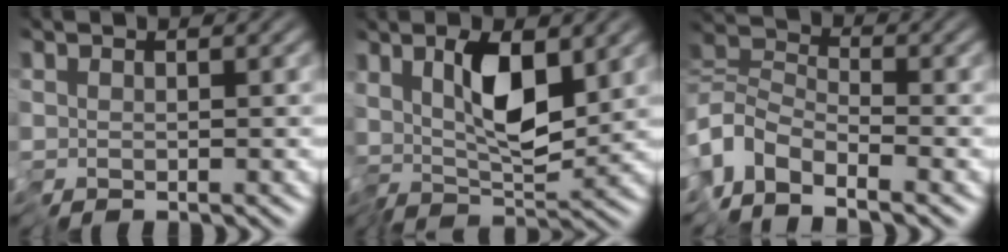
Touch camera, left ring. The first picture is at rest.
{"total": 5.2, "force": [1.6, 1.7, 4.7], "torque": [-0.085, -0.001, 0.030]}
{"total": 3.7, "force": [-3.1, 1.4, 1.7], "torque": [-0.032, 0.005, -0.079]}